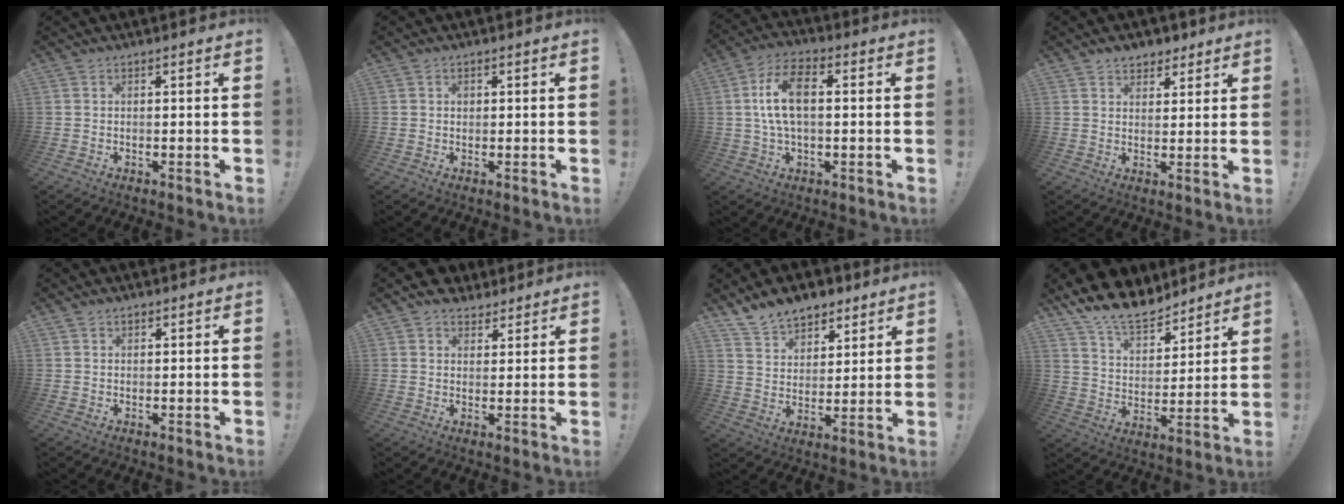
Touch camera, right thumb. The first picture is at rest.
{"total": 0.9, "force": [0.1, 0.8, 0.4], "torque": [-0.009, 0.003, 0.002]}
{"total": 11.4, "force": [1.3, 5.9, 9.7], "torque": [-0.184, 0.010, 0.024]}
{"total": 5.1, "force": [3.6, 3.4, 1.0], "torque": [-0.004, -0.021, 0.066]}
{"total": 1.1, "force": [0.9, 0.6, 0.2], "torque": [0.001, -0.002, 0.016]}
{"total": 5.8, "force": [4.2, 3.8, 1.3], "torque": [-0.015, -0.024, 0.080]}
{"total": 10.9, "force": [8.6, 6.0, 2.9], "torque": [-0.055, -0.059, 0.167]}
{"total": 13.7, "force": [11.5, 5.7, 4.8], "torque": [-0.092, -0.088, 0.213]}